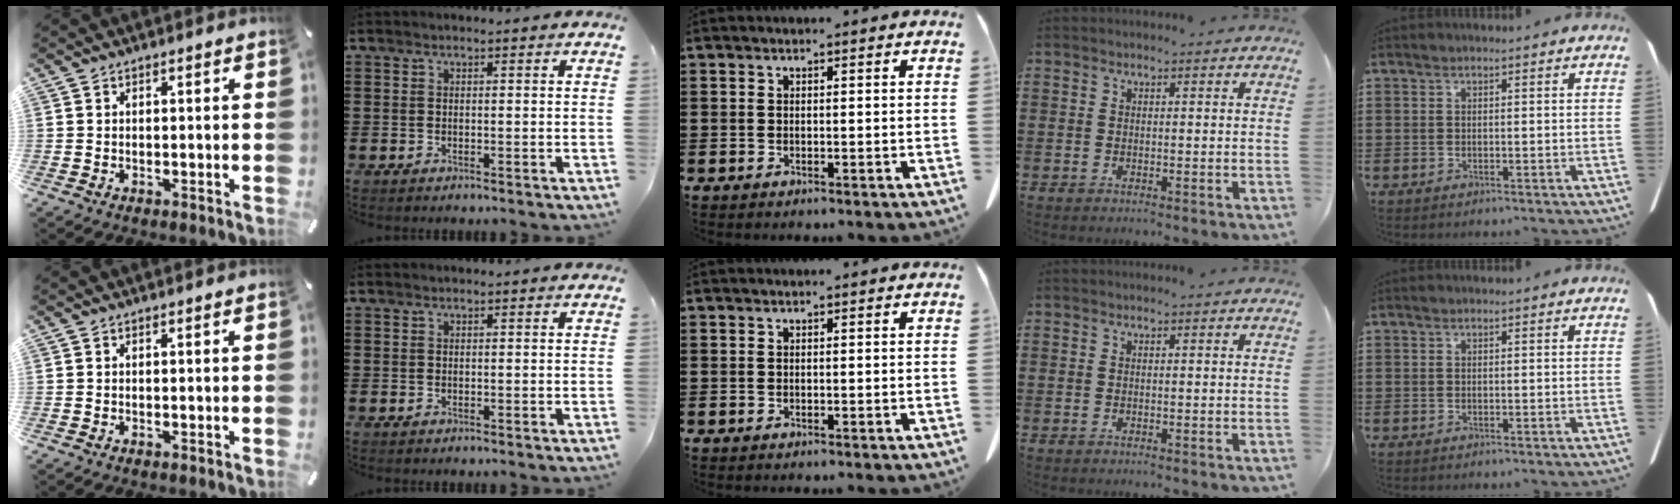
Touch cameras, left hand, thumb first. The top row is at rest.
{}